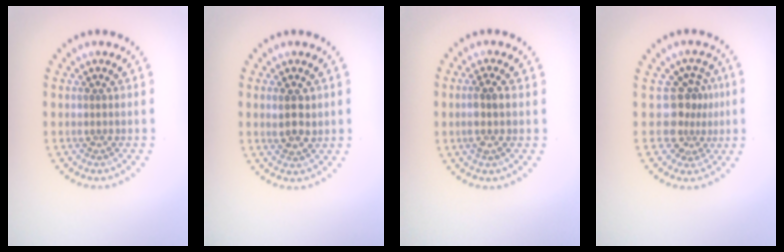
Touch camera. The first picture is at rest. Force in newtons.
{"total": 2.4, "press": 2.3, "slide": 0.6}
{"total": 1.9, "press": 1.7, "slide": 0.8}
{"total": 3.2, "press": 2.3, "slide": 2.2}